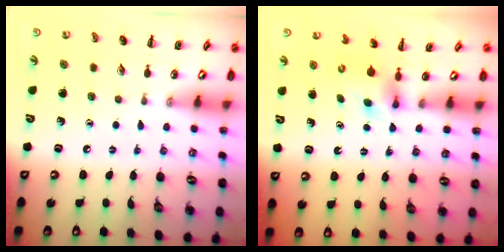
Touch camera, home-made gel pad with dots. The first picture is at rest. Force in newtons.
{"total": 3.8, "press": 3.6, "slide": 1.2}